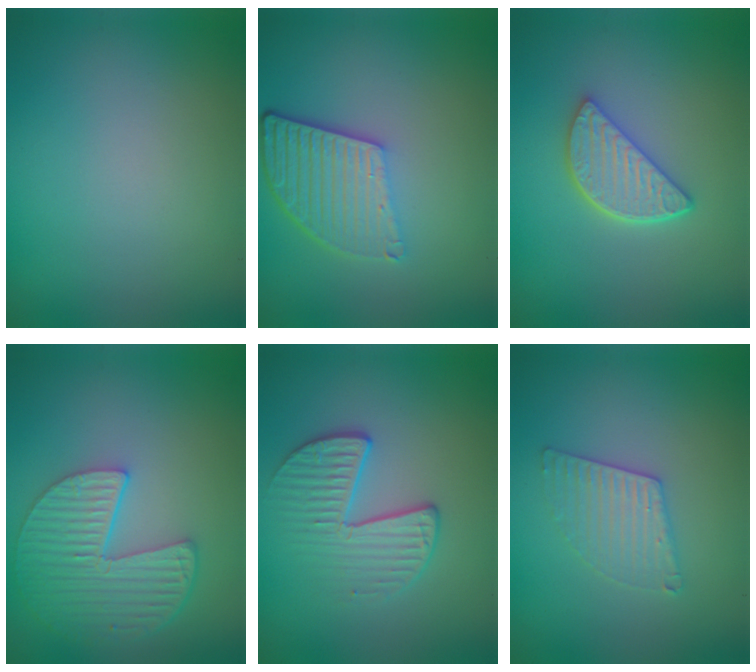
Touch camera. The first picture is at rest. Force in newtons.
{"total": 5.4, "press": 3.9, "slide": 3.8}
{"total": 4.0, "press": 3.2, "slide": 2.4}
{"total": 6.2, "press": 4.8, "slide": 3.9}
{"total": 3.4, "press": 2.9, "slide": 1.8}
{"total": 2.8, "press": 2.8, "slide": 0.3}